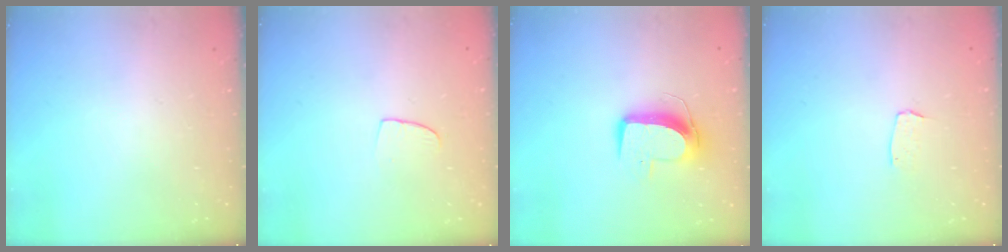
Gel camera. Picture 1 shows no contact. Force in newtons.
{"total": 5.8, "press": 5.8, "slide": 0.4}
{"total": 10.0, "press": 10.0, "slide": 0.3}
{"total": 3.0, "press": 3.0, "slide": 0.2}